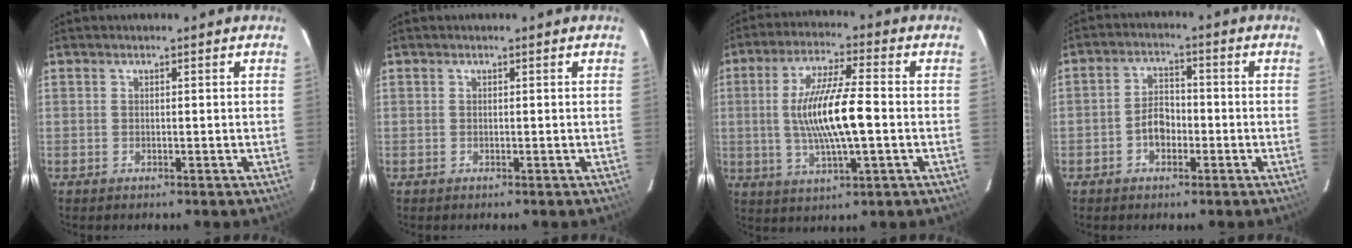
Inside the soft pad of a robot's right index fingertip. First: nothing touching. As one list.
[{"total": 0.0}, {"total": 12.4, "force": [-0.8, 2.3, 12.2], "torque": [-0.232, -0.002, -0.011]}, {"total": 4.8, "force": [-1.8, 3.3, 2.9], "torque": [-0.055, 0.014, -0.029]}]